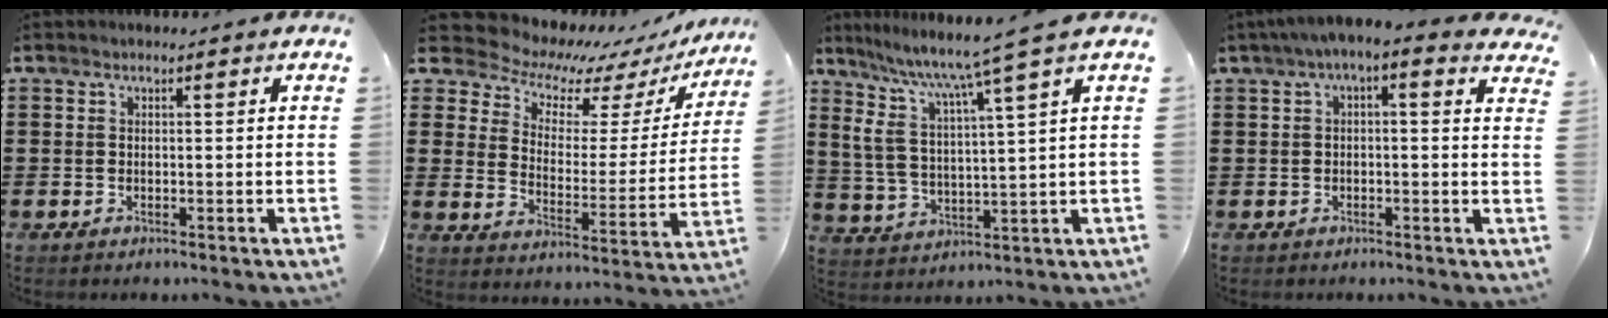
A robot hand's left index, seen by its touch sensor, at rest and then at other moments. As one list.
[{"total": 7.9, "force": [7.1, 2.9, 1.9], "torque": [-0.062, -0.056, 0.118]}, {"total": 8.0, "force": [5.9, -0.3, 5.4], "torque": [-0.131, -0.040, 0.092]}, {"total": 2.4, "force": [0.6, 0.5, 2.3], "torque": [-0.045, -0.001, 0.005]}]